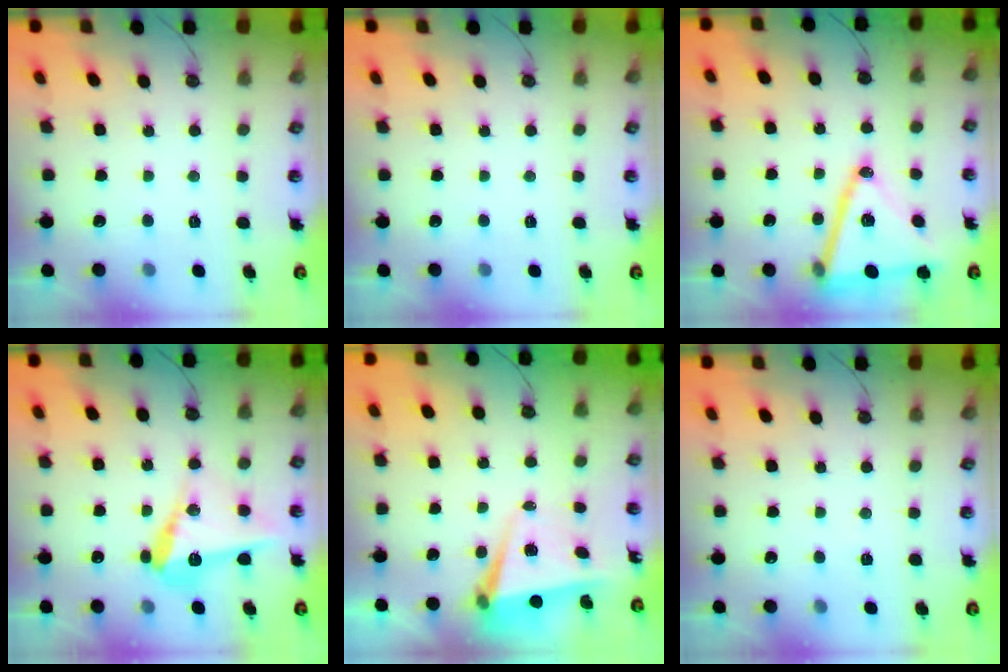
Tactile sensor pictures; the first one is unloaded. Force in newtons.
{"total": 0.0}
{"total": 19.0, "press": 18.7, "slide": 3.5}
{"total": 15.1, "press": 15.1, "slide": 1.3}
{"total": 5.5, "press": 5.2, "slide": 1.6}
{"total": 4.9, "press": 2.3, "slide": 4.2}